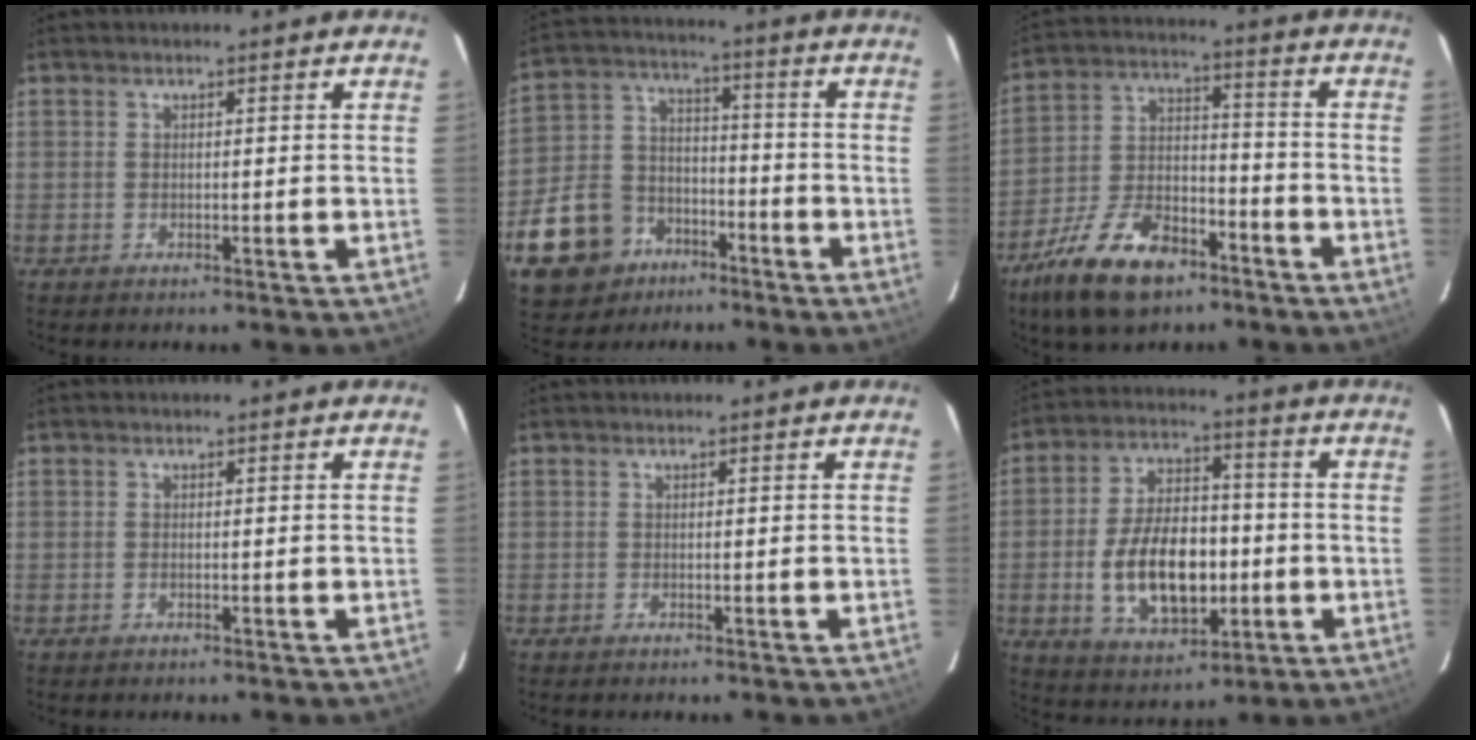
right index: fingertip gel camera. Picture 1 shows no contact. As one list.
[{"total": 16.8, "force": [-9.8, 12.1, 6.2], "torque": [-0.169, 0.034, -0.149]}, {"total": 17.0, "force": [-10.9, 8.3, 10.1], "torque": [-0.219, -0.007, -0.188]}, {"total": 0.0}, {"total": 0.0}, {"total": 15.6, "force": [-3.1, 9.0, 12.4], "torque": [-0.245, 0.011, -0.037]}]